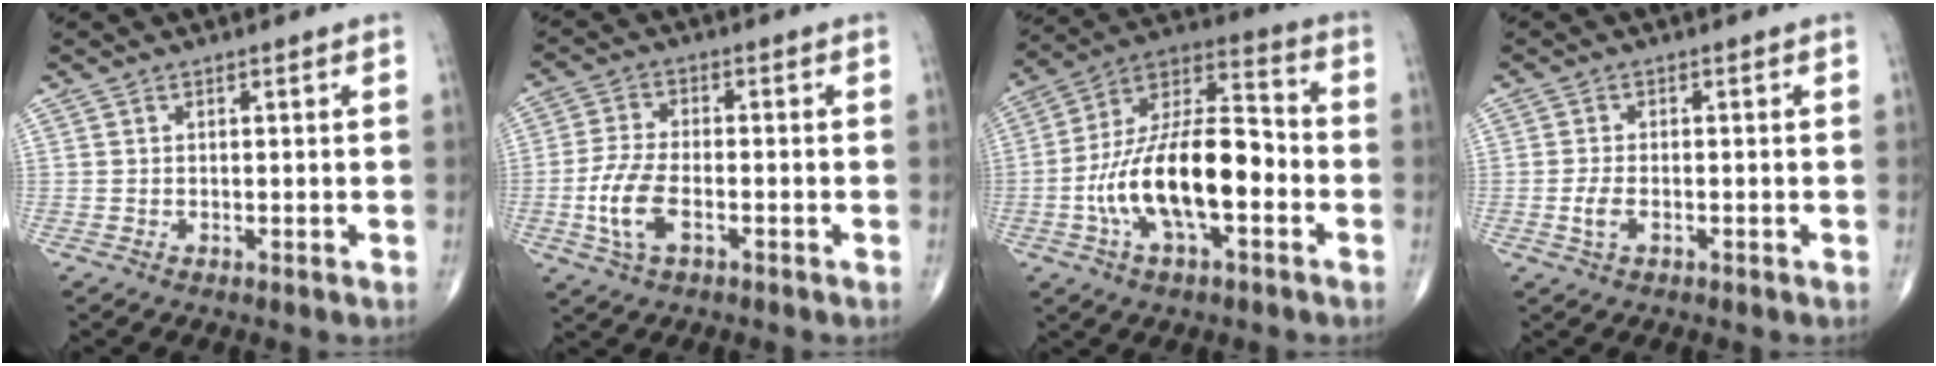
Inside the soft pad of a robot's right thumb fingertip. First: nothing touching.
{"total": 8.0, "force": [-2.5, 3.9, 6.5], "torque": [-0.143, 0.011, -0.049]}
{"total": 18.9, "force": [-4.6, 8.5, 16.2], "torque": [-0.282, 0.046, -0.086]}
{"total": 2.7, "force": [-0.8, 1.4, 2.2], "torque": [-0.046, 0.005, -0.015]}